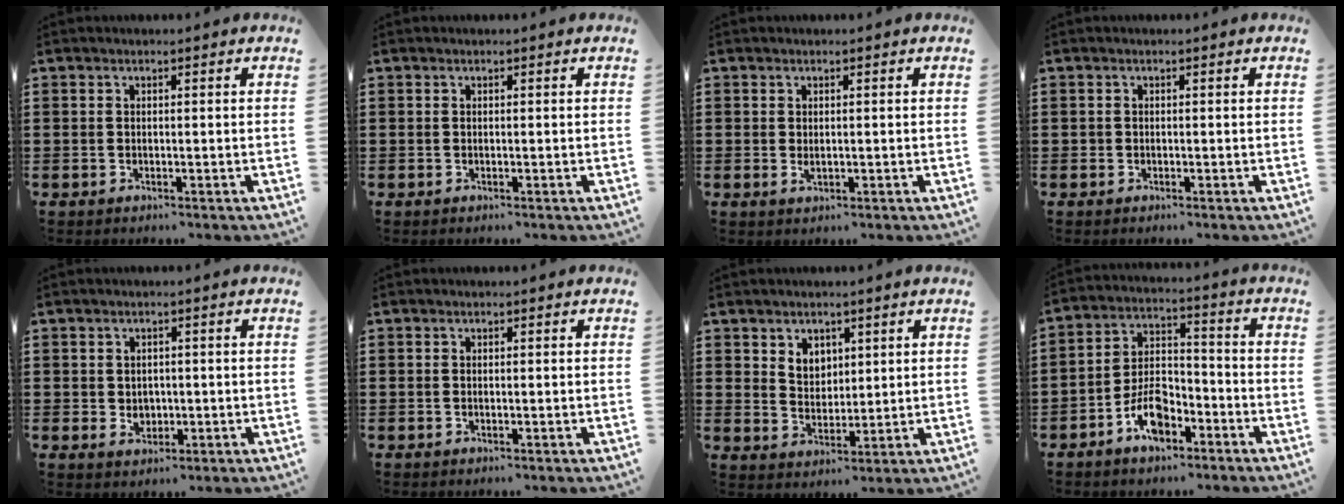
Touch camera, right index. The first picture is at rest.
{"total": 0.0}
{"total": 0.9, "force": [0.1, 0.5, 0.7], "torque": [-0.013, 0.002, 0.001]}
{"total": 0.5, "force": [0.0, 0.5, 0.0], "torque": [-0.001, 0.005, -0.002]}
{"total": 1.8, "force": [0.1, 1.6, 0.7], "torque": [-0.018, 0.008, 0.000]}
{"total": 0.0}
{"total": 4.1, "force": [2.6, 3.0, 0.8], "torque": [-0.030, 0.008, 0.049]}
{"total": 7.6, "force": [-4.4, 4.0, 4.8], "torque": [-0.101, 0.014, -0.085]}